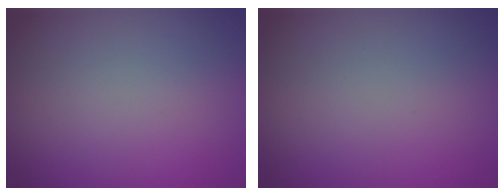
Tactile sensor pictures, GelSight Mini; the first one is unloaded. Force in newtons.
{"total": 0.0}